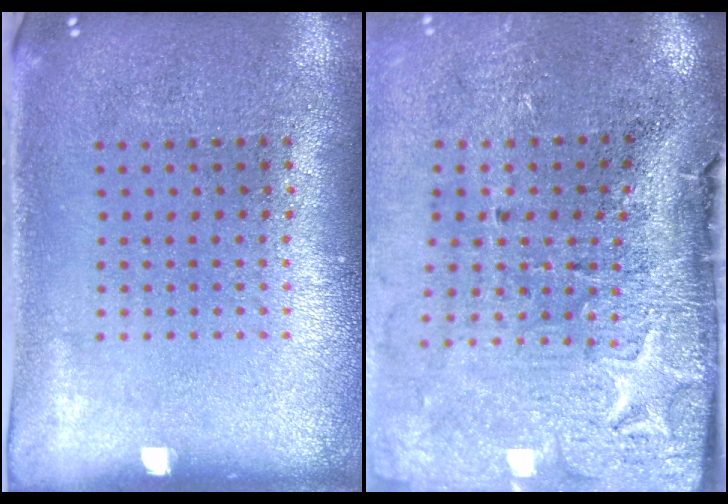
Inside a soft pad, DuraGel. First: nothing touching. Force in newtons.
{"total": 4.9, "press": 3.8, "slide": 3.1}